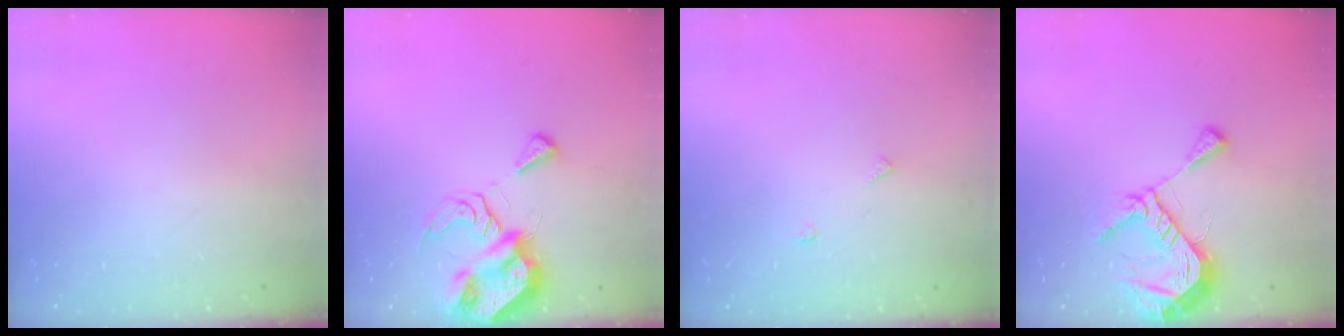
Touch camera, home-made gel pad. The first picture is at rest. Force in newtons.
{"total": 9.8, "press": 9.7, "slide": 1.3}
{"total": 3.5, "press": 3.5, "slide": 0.3}
{"total": 12.8, "press": 12.7, "slide": 1.2}